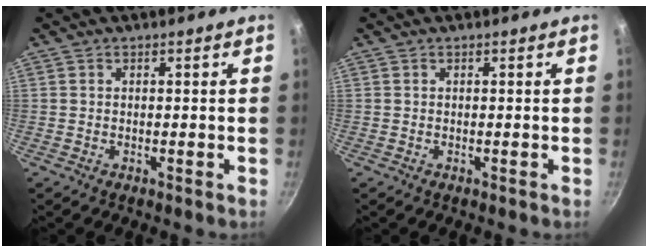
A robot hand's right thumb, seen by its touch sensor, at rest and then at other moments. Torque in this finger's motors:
{"motor_torque": [-0.23, 0.23, -0.13, 0.11, 0.00]}